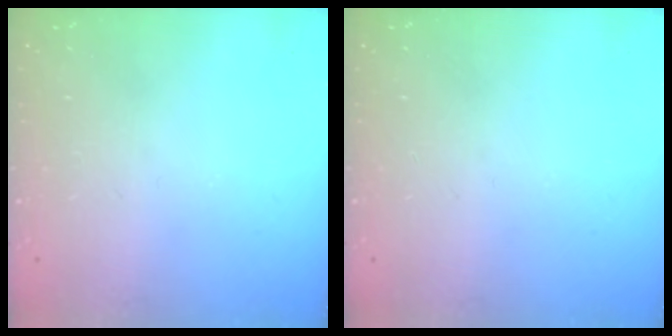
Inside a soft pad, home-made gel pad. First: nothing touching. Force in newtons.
{"total": 0.0}